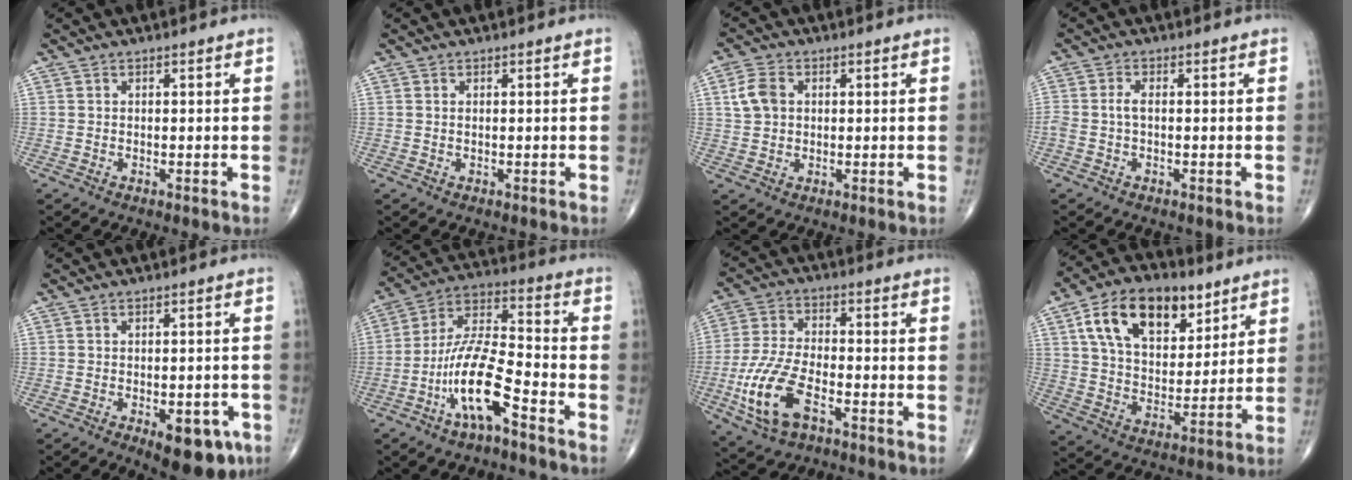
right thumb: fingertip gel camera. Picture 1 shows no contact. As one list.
[{"total": 0.0}, {"total": 5.0, "force": [1.1, 3.7, 3.2], "torque": [-0.060, 0.004, 0.019]}, {"total": 2.1, "force": [-0.2, 1.0, 1.8], "torque": [-0.047, 0.004, -0.006]}, {"total": 9.7, "force": [-4.6, 4.5, 7.3], "torque": [-0.068, 0.012, -0.053]}, {"total": 13.9, "force": [-6.9, 4.0, 11.4], "torque": [-0.226, 0.056, -0.131]}, {"total": 12.8, "force": [-5.1, 6.2, 10.0], "torque": [-0.215, 0.017, -0.094]}, {"total": 18.3, "force": [8.9, 10.6, 12.1], "torque": [-0.165, -0.025, 0.154]}]